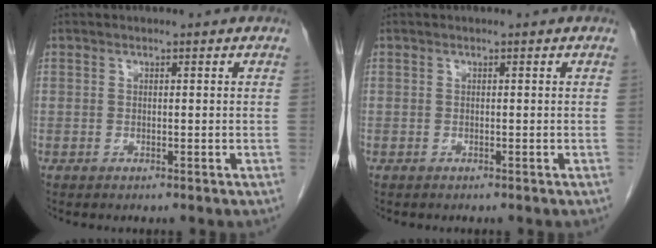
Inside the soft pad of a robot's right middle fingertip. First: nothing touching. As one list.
[{"total": 0.0}]